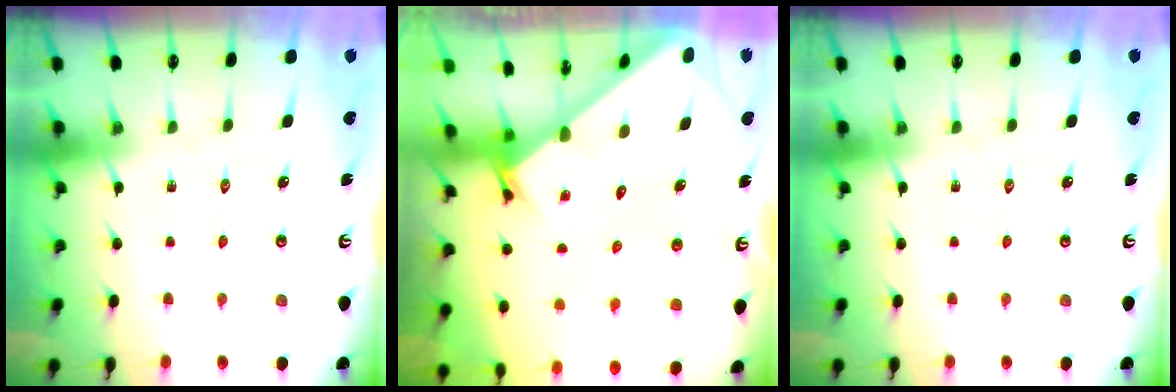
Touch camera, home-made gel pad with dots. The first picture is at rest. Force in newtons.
{"total": 2.5, "press": 2.5, "slide": 0.3}
{"total": 0.0}